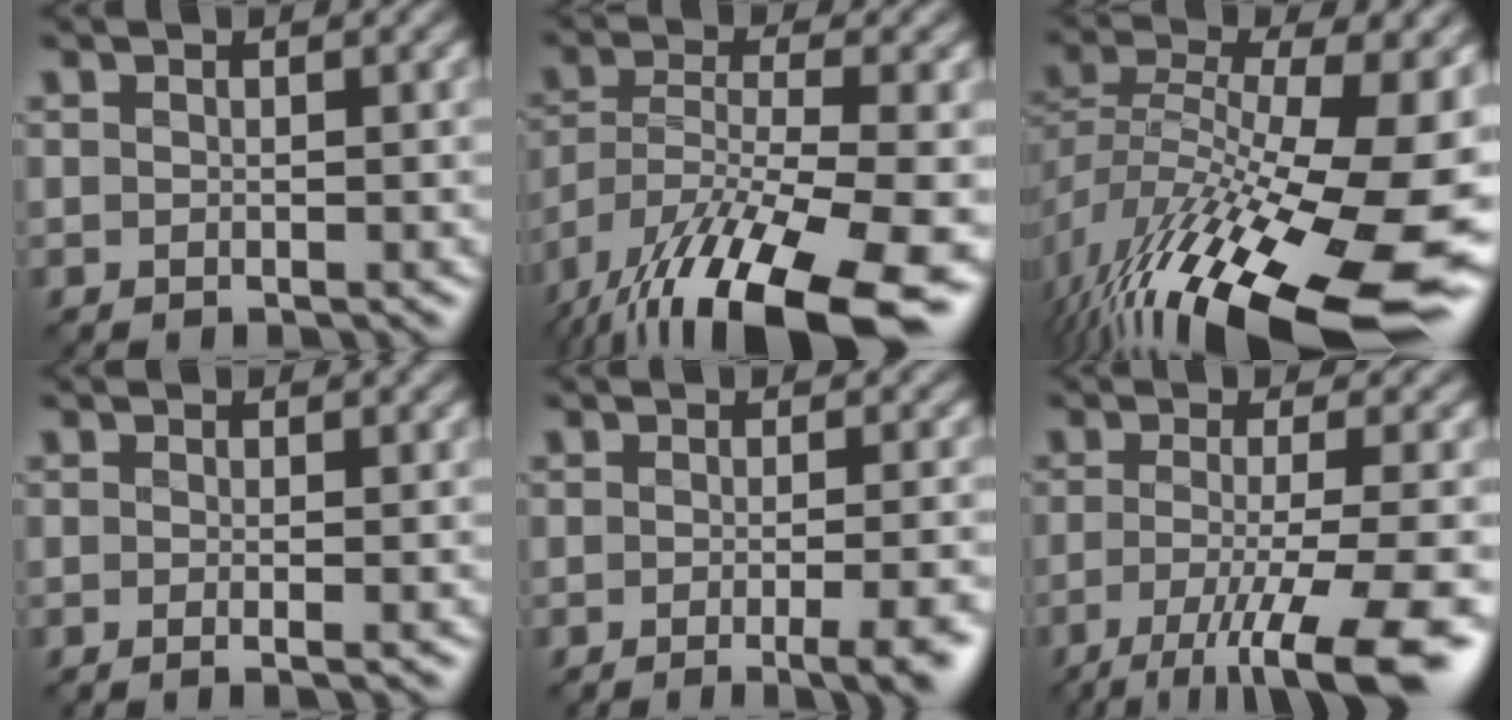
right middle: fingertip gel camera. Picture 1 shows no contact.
{"total": 15.6, "force": [-10.5, 4.4, 10.6], "torque": [-0.219, -0.020, -0.174]}
{"total": 17.5, "force": [-6.9, 7.3, 14.4], "torque": [-0.271, -0.012, -0.118]}
{"total": 1.3, "force": [-0.1, 0.4, 1.2], "torque": [-0.014, -0.004, -0.010]}
{"total": 5.2, "force": [-2.0, 1.6, 4.6], "torque": [-0.042, -0.003, -0.022]}
{"total": 8.8, "force": [-4.5, 2.0, 7.3], "torque": [-0.111, -0.011, -0.081]}